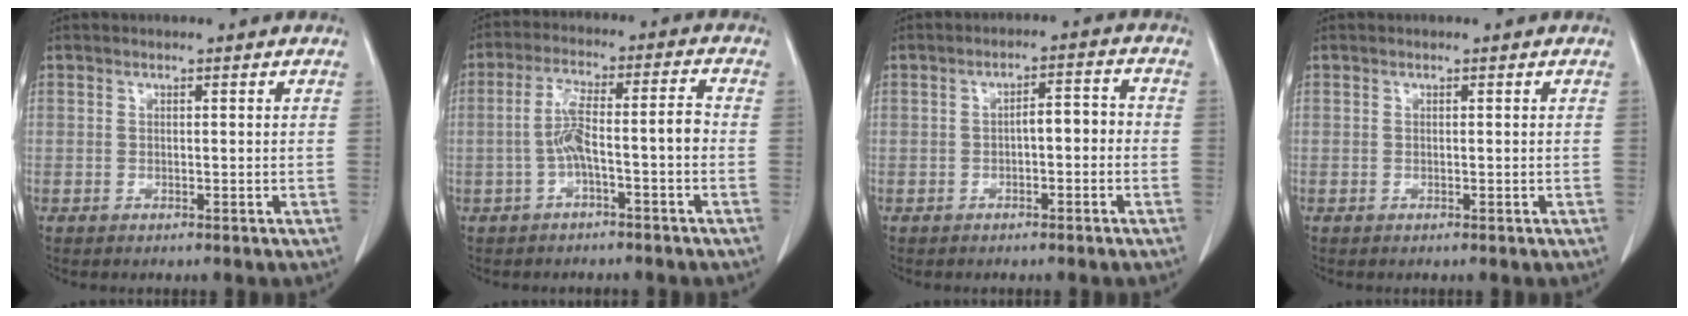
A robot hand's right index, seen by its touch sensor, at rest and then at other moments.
{"total": 7.3, "force": [-1.8, 0.9, 7.0], "torque": [-0.130, 0.032, -0.030]}
{"total": 3.8, "force": [-0.9, 1.4, 3.4], "torque": [-0.052, 0.022, -0.012]}
{"total": 0.0}